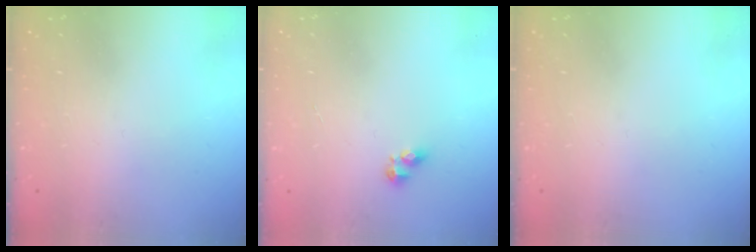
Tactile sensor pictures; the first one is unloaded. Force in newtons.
{"total": 3.5, "press": 3.5, "slide": 0.4}
{"total": 0.0}